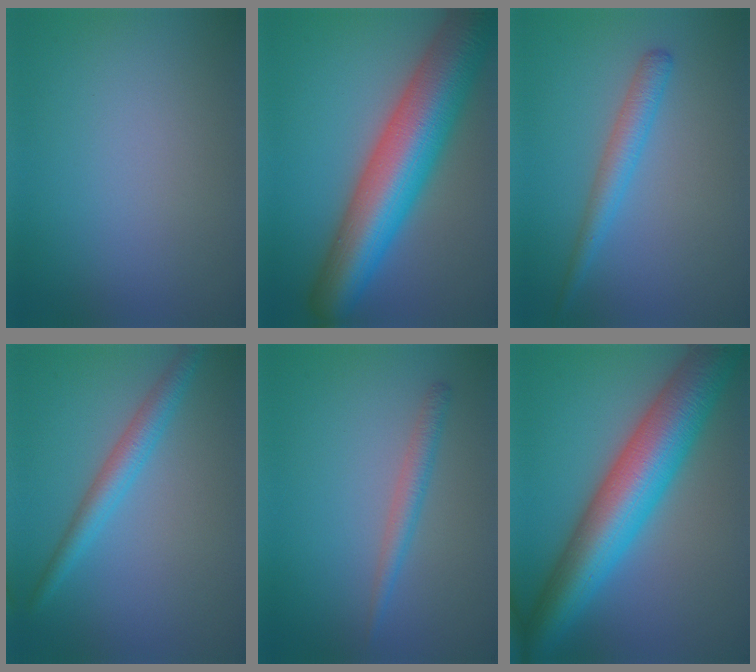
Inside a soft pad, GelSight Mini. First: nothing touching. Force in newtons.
{"total": 12.7, "press": 12.6, "slide": 0.5}
{"total": 2.7, "press": 2.6, "slide": 0.1}
{"total": 2.9, "press": 2.9, "slide": 0.1}
{"total": 1.9, "press": 1.9, "slide": 0.1}
{"total": 11.4, "press": 11.4, "slide": 0.4}